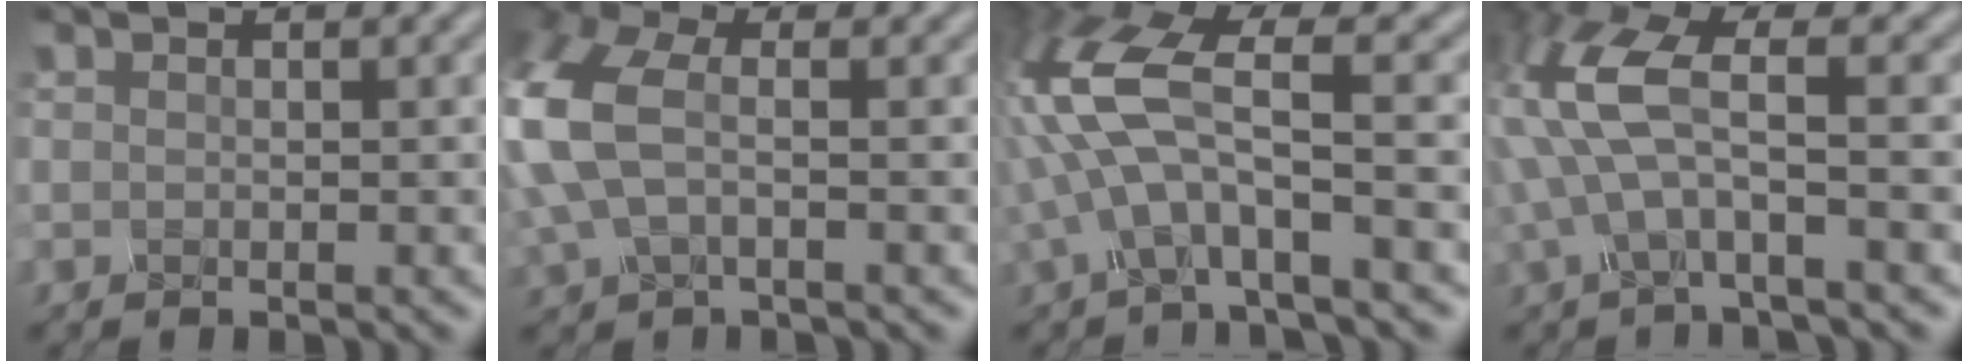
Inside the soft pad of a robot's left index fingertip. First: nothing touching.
{"total": 5.4, "force": [1.1, 2.8, 4.5], "torque": [-0.159, 0.011, 0.025]}
{"total": 7.0, "force": [-0.7, 2.0, 6.7], "torque": [-0.178, 0.017, -0.015]}
{"total": 5.4, "force": [0.0, 1.3, 5.2], "torque": [-0.159, 0.012, 0.002]}